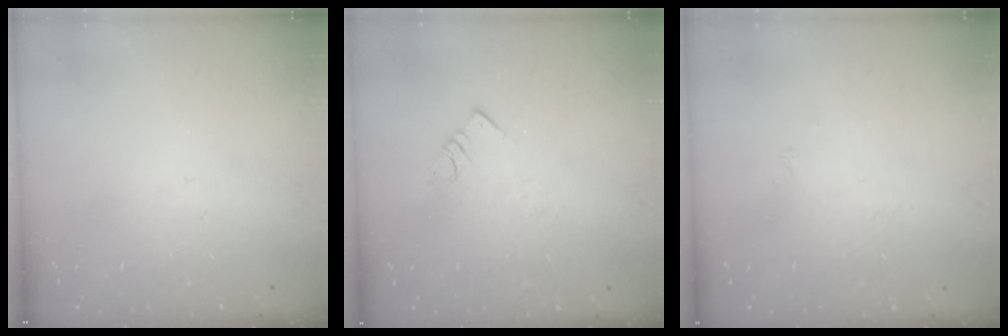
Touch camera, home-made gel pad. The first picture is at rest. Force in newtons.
{"total": 3.4, "press": 3.3, "slide": 0.4}
{"total": 1.7, "press": 1.6, "slide": 0.4}